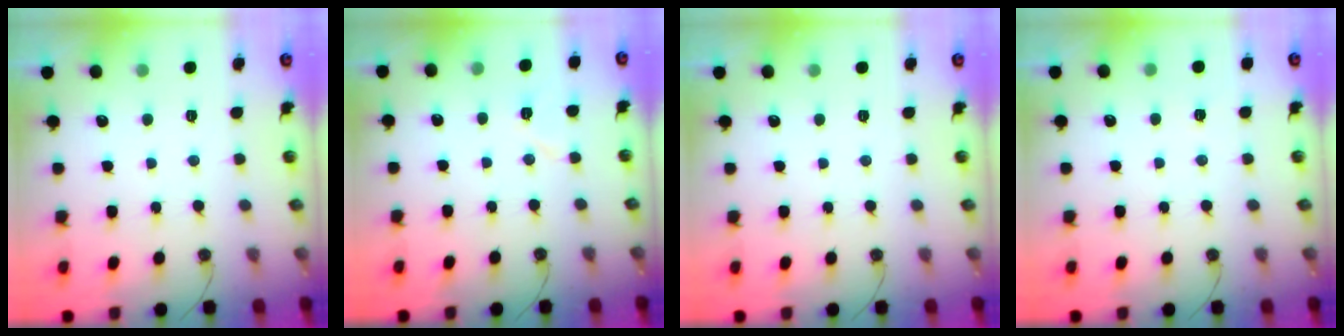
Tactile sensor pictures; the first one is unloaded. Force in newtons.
{"total": 6.1, "press": 5.5, "slide": 2.6}
{"total": 0.0}
{"total": 1.9, "press": 1.6, "slide": 1.0}